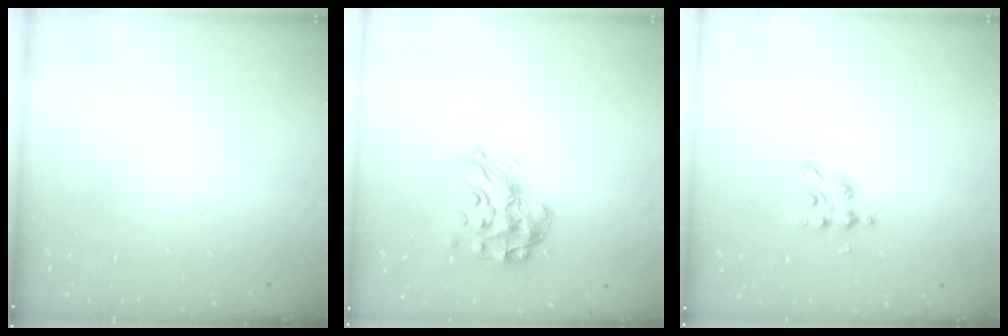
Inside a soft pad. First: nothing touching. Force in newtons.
{"total": 17.6, "press": 17.6, "slide": 1.2}
{"total": 2.7, "press": 2.6, "slide": 0.3}